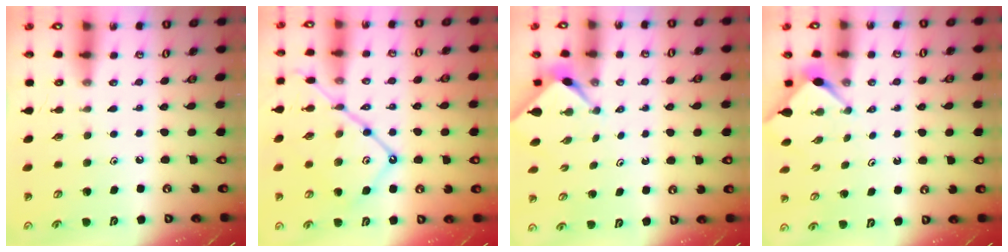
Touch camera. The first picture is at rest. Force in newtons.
{"total": 15.8, "press": 15.7, "slide": 1.5}
{"total": 2.3, "press": 2.3, "slide": 0.3}
{"total": 2.6, "press": 2.6, "slide": 0.3}